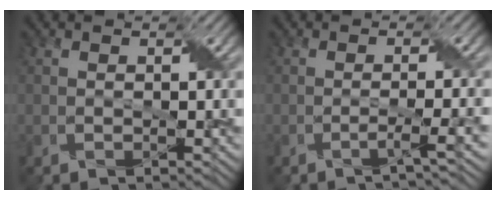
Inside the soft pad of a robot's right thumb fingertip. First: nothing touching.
{"total": 2.3, "force": [-1.2, 0.2, 2.0], "torque": [-0.030, 0.005, -0.034]}